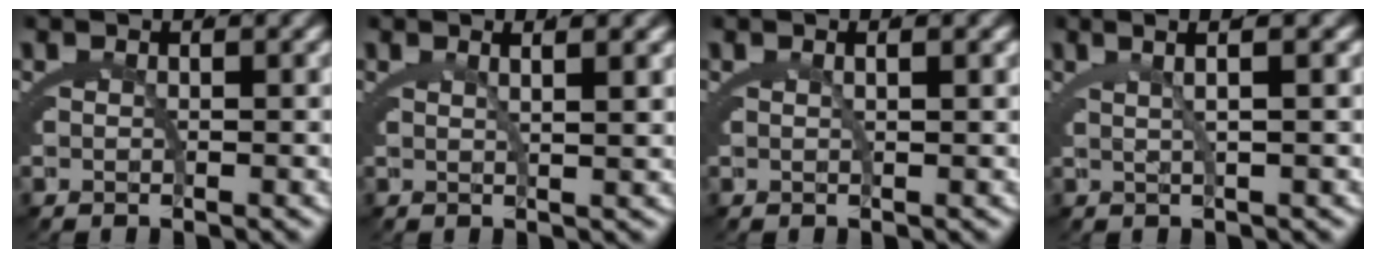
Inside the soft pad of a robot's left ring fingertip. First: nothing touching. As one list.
[{"total": 2.1, "force": [1.2, -0.9, 1.4], "torque": [-0.016, 0.003, 0.022]}, {"total": 1.0, "force": [0.4, -0.6, 0.7], "torque": [-0.012, 0.003, 0.009]}, {"total": 3.7, "force": [2.3, -0.1, 2.9], "torque": [-0.019, 0.021, 0.032]}]